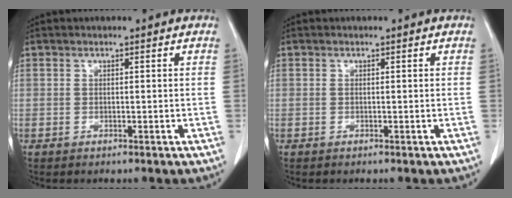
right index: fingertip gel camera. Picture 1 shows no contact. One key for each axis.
{"total": 0.0}